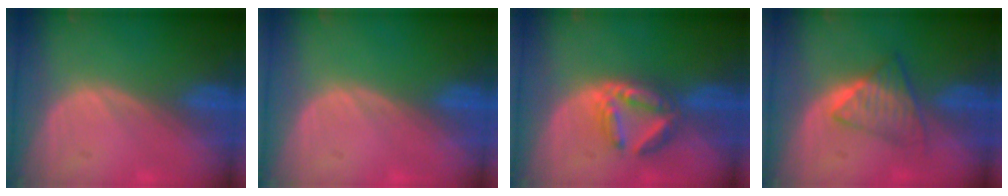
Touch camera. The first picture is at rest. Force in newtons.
{"total": 0.0}
{"total": 6.0, "press": 5.7, "slide": 1.8}
{"total": 6.2, "press": 5.4, "slide": 3.1}